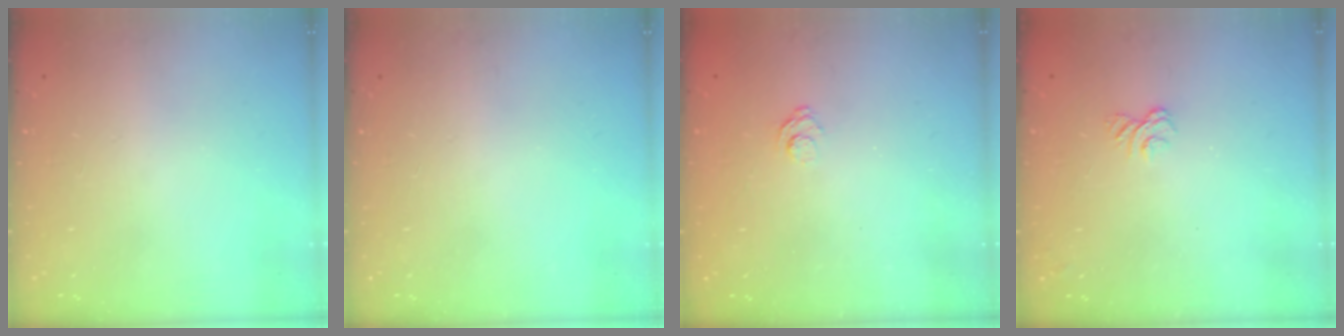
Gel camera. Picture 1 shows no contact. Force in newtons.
{"total": 0.0}
{"total": 3.2, "press": 2.9, "slide": 1.3}
{"total": 2.3, "press": 2.0, "slide": 1.2}